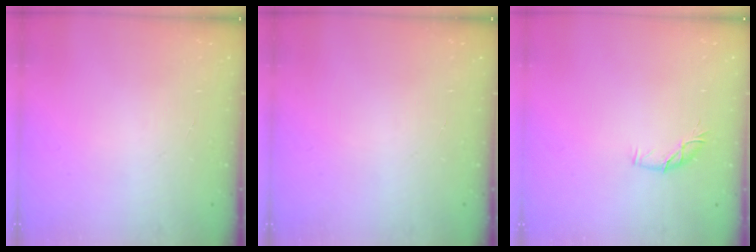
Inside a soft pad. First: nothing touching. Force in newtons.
{"total": 0.0}
{"total": 6.1, "press": 6.1, "slide": 0.6}